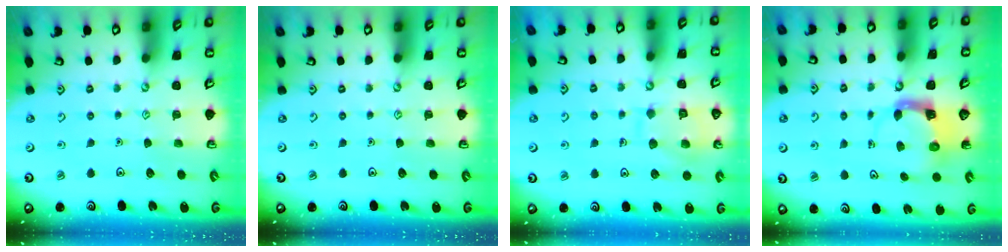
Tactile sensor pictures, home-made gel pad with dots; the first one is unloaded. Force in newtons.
{"total": 0.0}
{"total": 10.6, "press": 10.6, "slide": 0.9}
{"total": 4.2, "press": 4.2, "slide": 0.6}